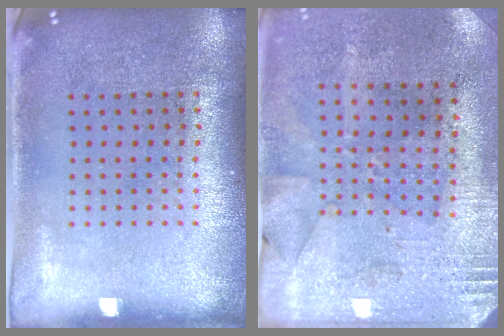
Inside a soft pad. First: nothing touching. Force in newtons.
{"total": 2.8, "press": 2.2, "slide": 1.7}